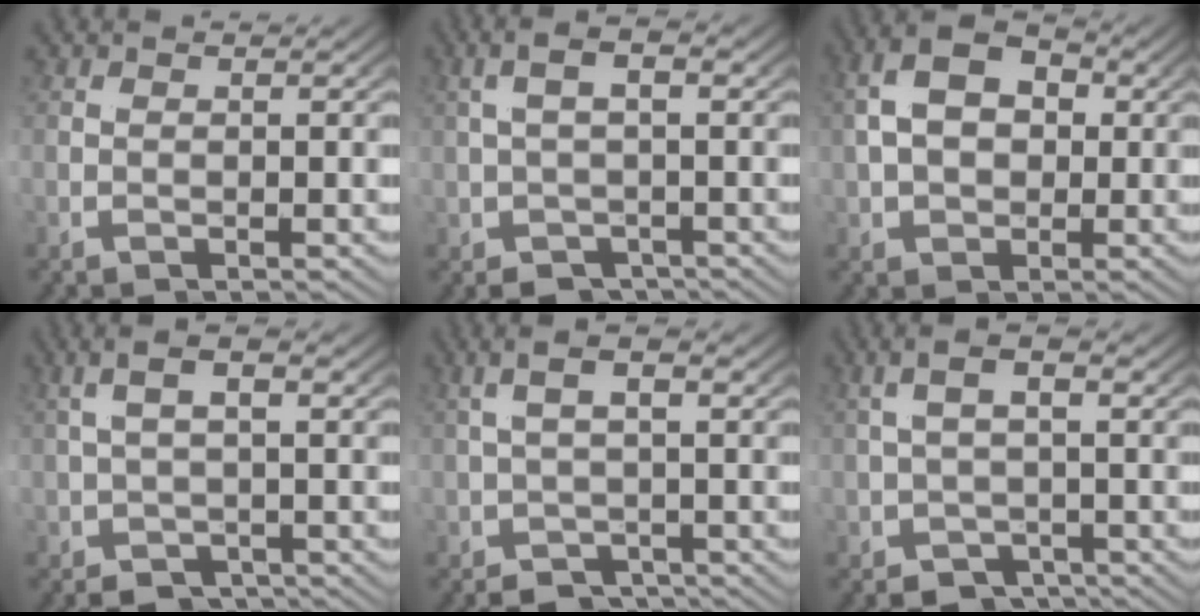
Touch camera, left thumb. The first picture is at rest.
{"total": 3.0, "force": [-0.7, 1.6, 2.4], "torque": [-0.033, 0.003, -0.014]}
{"total": 8.3, "force": [1.7, 5.8, 5.6], "torque": [-0.088, -0.003, 0.033]}
{"total": 2.8, "force": [-0.6, 1.3, 2.4], "torque": [-0.030, 0.005, -0.011]}
{"total": 3.0, "force": [-0.8, 1.5, 2.5], "torque": [-0.034, 0.004, -0.015]}
{"total": 4.2, "force": [-0.6, 2.6, 3.2], "torque": [-0.051, -0.004, -0.009]}